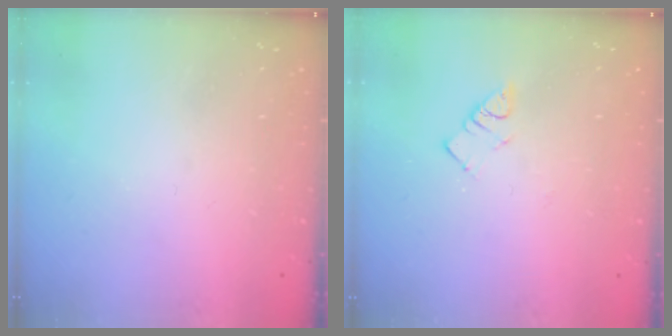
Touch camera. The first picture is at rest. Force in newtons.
{"total": 3.6, "press": 3.6, "slide": 0.4}